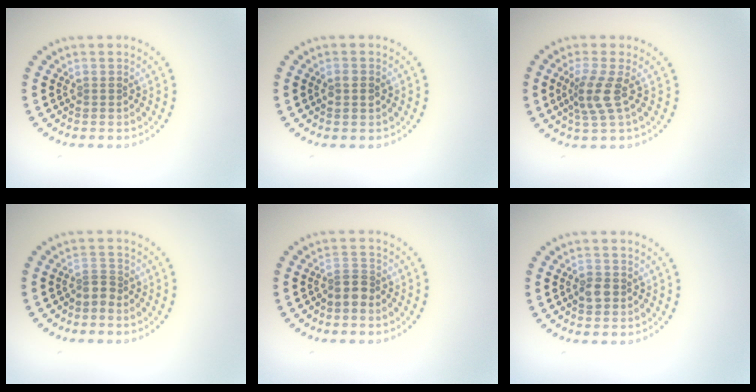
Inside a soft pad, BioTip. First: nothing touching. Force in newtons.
{"total": 1.5, "press": 1.5, "slide": 0.1}
{"total": 2.9, "press": 2.2, "slide": 1.8}
{"total": 1.3, "press": 0.8, "slide": 1.0}
{"total": 2.2, "press": 1.8, "slide": 1.3}
{"total": 1.7, "press": 1.6, "slide": 0.3}